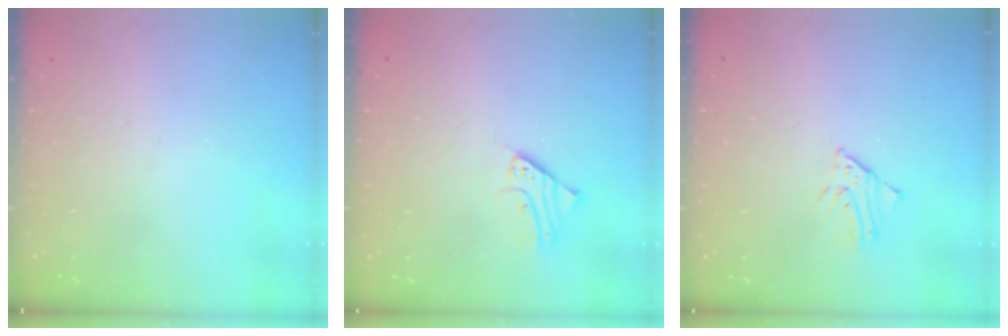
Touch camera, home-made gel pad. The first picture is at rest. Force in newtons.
{"total": 2.2, "press": 2.2, "slide": 0.2}
{"total": 2.5, "press": 2.5, "slide": 0.1}